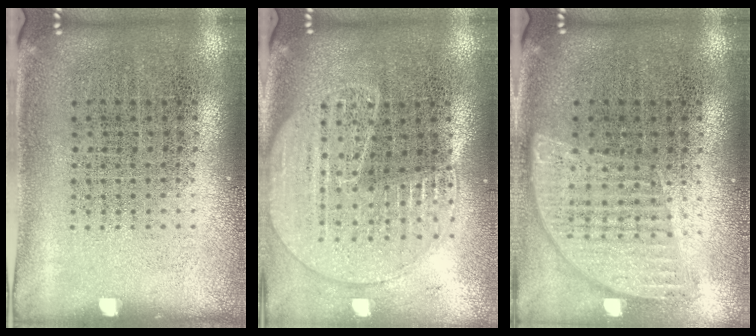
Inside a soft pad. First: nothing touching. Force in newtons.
{"total": 1.8, "press": 1.7, "slide": 0.6}
{"total": 0.9, "press": 0.9, "slide": 0.0}